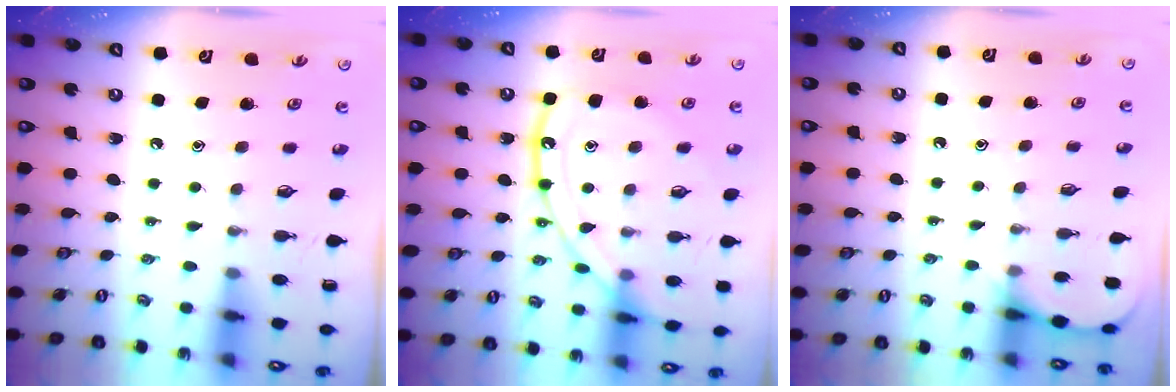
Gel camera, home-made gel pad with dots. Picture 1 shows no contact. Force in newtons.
{"total": 15.4, "press": 15.4, "slide": 1.1}
{"total": 4.8, "press": 4.7, "slide": 0.4}